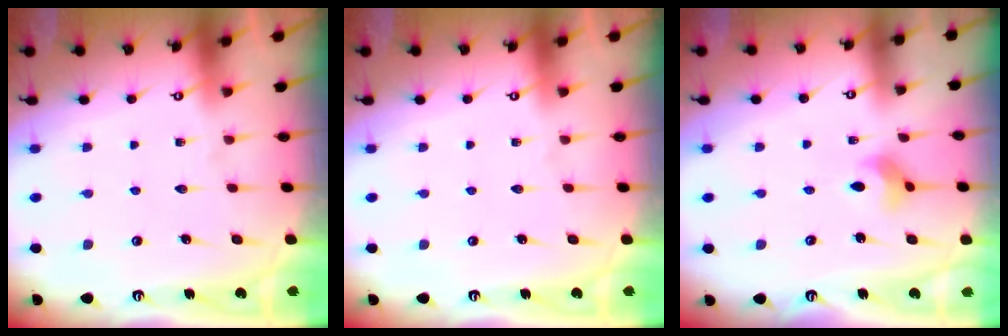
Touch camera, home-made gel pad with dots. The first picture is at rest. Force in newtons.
{"total": 0.0}
{"total": 3.6, "press": 3.6, "slide": 0.6}